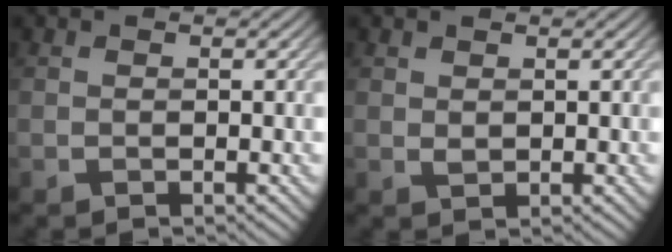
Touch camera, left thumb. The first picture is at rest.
{"total": 0.9, "force": [0.6, 0.5, 0.5], "torque": [-0.012, -0.003, 0.016]}